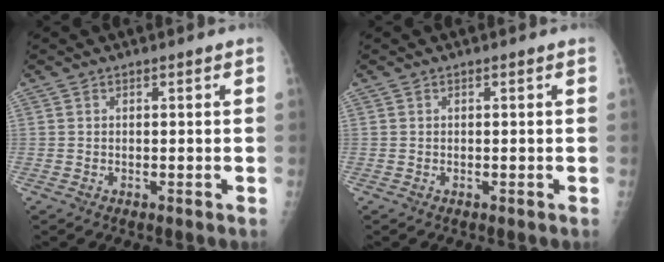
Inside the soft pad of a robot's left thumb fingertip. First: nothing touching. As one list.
[{"total": 0.0}]